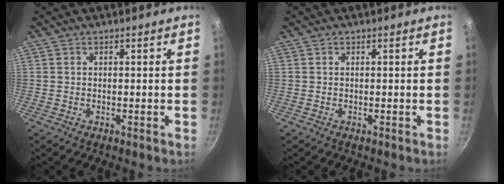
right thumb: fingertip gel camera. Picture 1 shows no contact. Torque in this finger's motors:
{"motor_torque": [-0.01, 0.00, 0.00, 0.00, 0.02]}